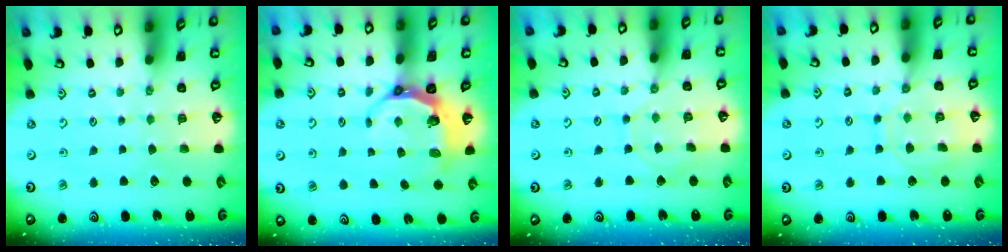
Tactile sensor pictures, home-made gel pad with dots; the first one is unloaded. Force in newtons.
{"total": 6.8, "press": 5.8, "slide": 3.7}
{"total": 7.0, "press": 7.0, "slide": 0.8}
{"total": 11.1, "press": 11.0, "slide": 0.7}